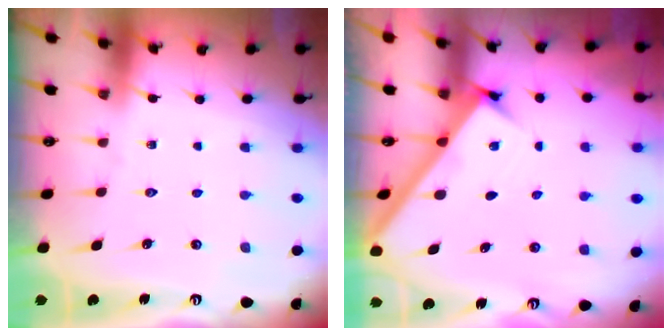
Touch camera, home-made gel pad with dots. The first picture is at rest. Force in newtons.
{"total": 2.9, "press": 2.9, "slide": 0.1}